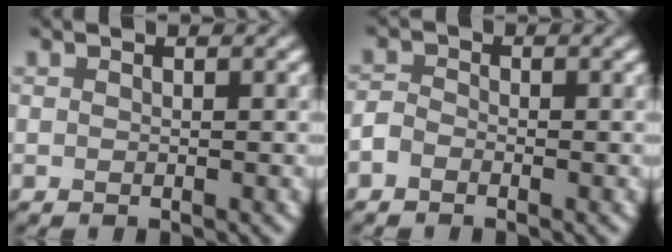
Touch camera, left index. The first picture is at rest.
{"total": 1.3, "force": [-1.2, 0.4, -0.1], "torque": [0.006, 0.003, -0.027]}